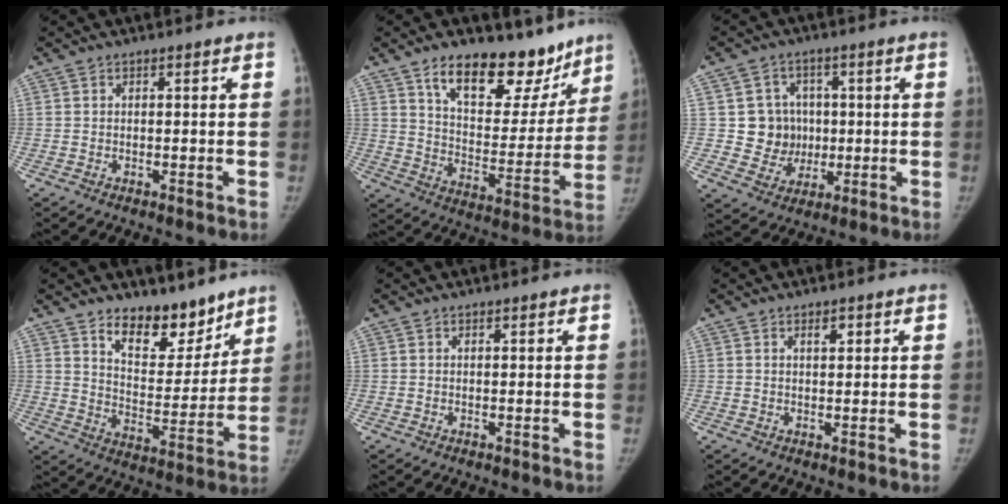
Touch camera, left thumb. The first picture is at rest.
{"total": 20.1, "force": [14.0, 10.1, 10.3], "torque": [-0.087, -0.083, 0.215]}
{"total": 8.6, "force": [0.6, 8.3, 2.3], "torque": [0.010, 0.010, 0.017]}
{"total": 13.0, "force": [9.8, 6.2, 5.8], "torque": [-0.043, -0.077, 0.166]}
{"total": 0.0}
{"total": 1.6, "force": [0.9, 0.7, 1.2], "torque": [-0.012, -0.003, 0.014]}